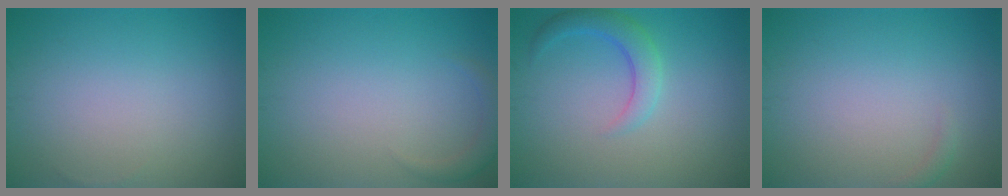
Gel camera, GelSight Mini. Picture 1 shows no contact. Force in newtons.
{"total": 1.4, "press": 1.4, "slide": 0.1}
{"total": 2.8, "press": 2.8, "slide": 0.4}
{"total": 0.6, "press": 0.6, "slide": 0.2}